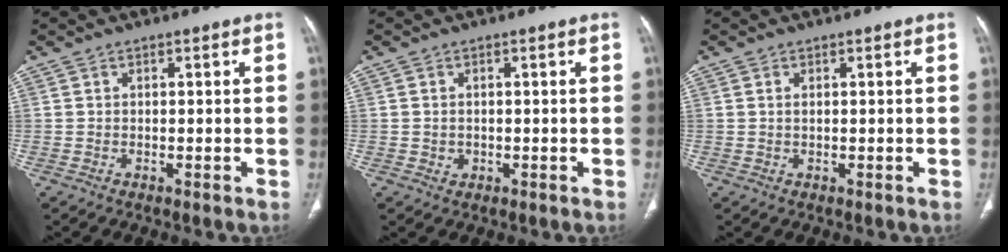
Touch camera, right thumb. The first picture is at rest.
{"total": 1.2, "force": [0.0, 1.1, 0.4], "torque": [-0.006, 0.001, 0.005]}
{"total": 0.7, "force": [0.3, 0.3, 0.6], "torque": [-0.016, 0.003, 0.006]}